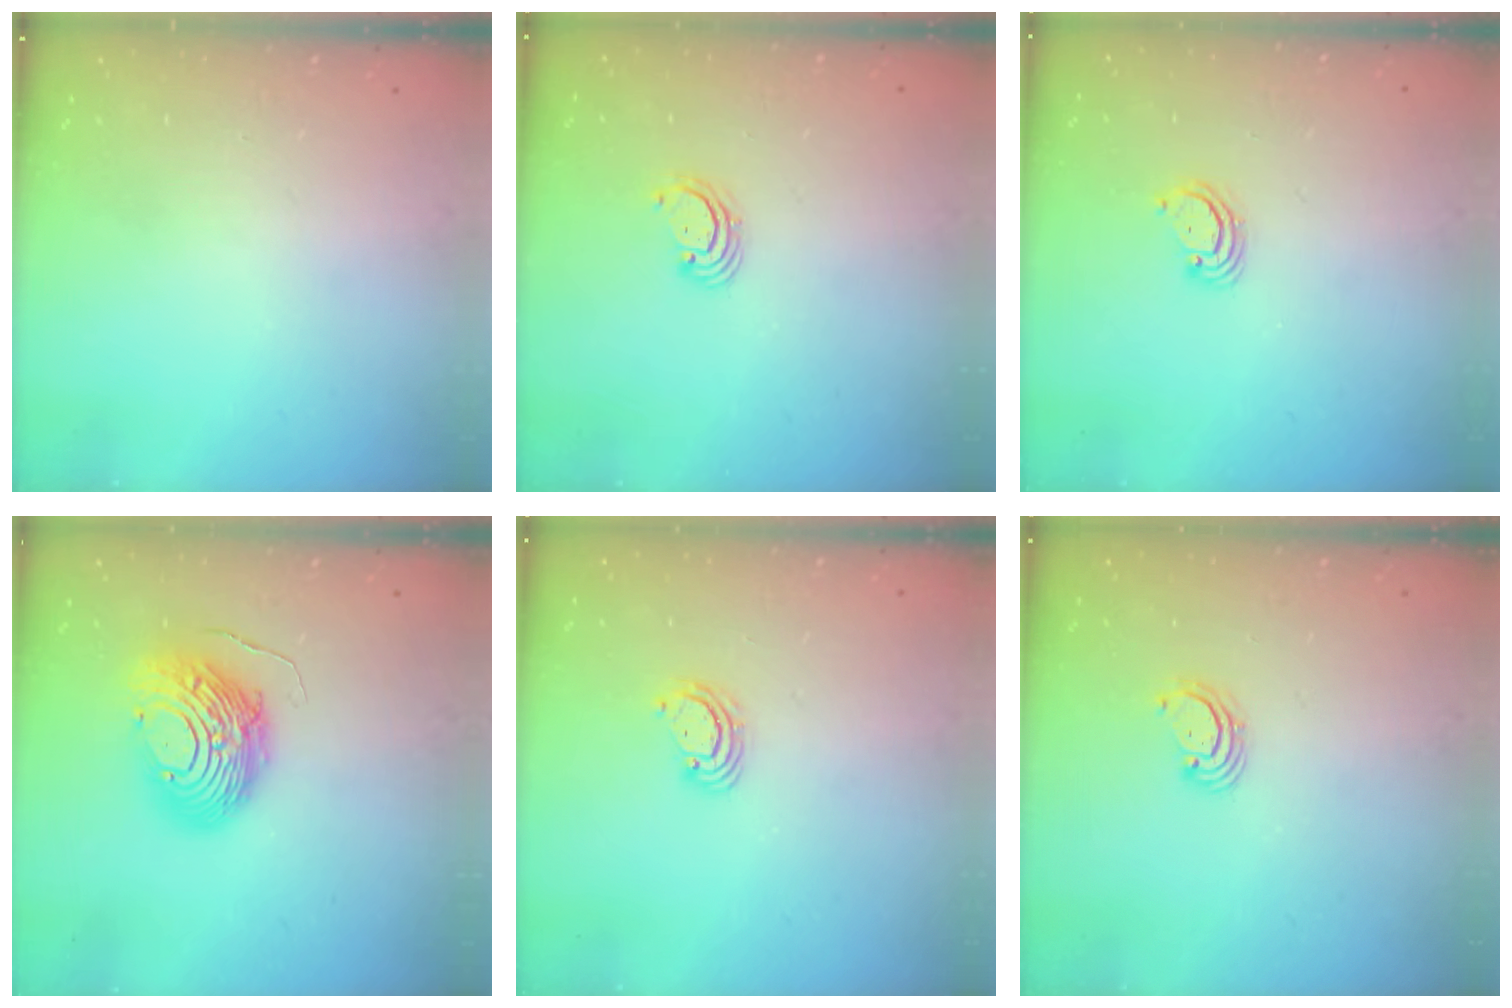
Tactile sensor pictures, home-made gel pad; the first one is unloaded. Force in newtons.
{"total": 2.6, "press": 2.6, "slide": 0.3}
{"total": 2.8, "press": 2.8, "slide": 0.3}
{"total": 12.6, "press": 12.6, "slide": 1.3}
{"total": 2.9, "press": 2.9, "slide": 0.3}
{"total": 2.8, "press": 2.8, "slide": 0.3}